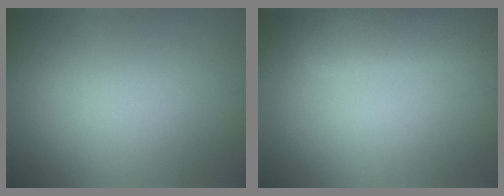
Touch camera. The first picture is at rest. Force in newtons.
{"total": 4.7, "press": 4.6, "slide": 0.3}